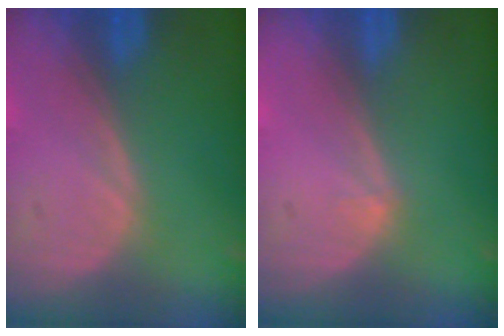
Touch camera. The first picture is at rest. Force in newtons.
{"total": 0.6, "press": 0.4, "slide": 0.5}